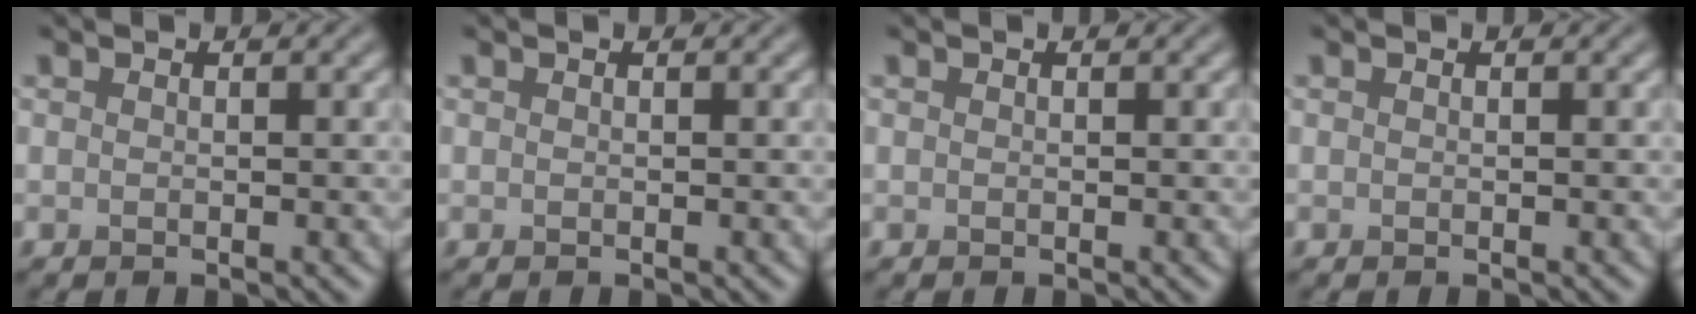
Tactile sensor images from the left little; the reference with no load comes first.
{"total": 0.0}
{"total": 0.0}
{"total": 0.0}